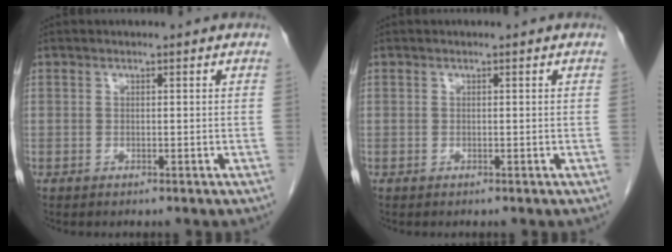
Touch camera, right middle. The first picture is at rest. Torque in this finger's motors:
{"motor_torque": [0.00, 0.00, 0.00, 0.00]}